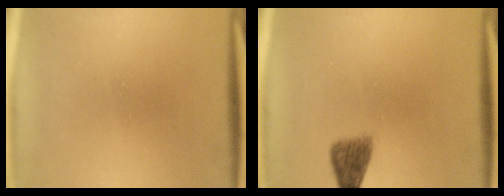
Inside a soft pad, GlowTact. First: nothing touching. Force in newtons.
{"total": 2.7}